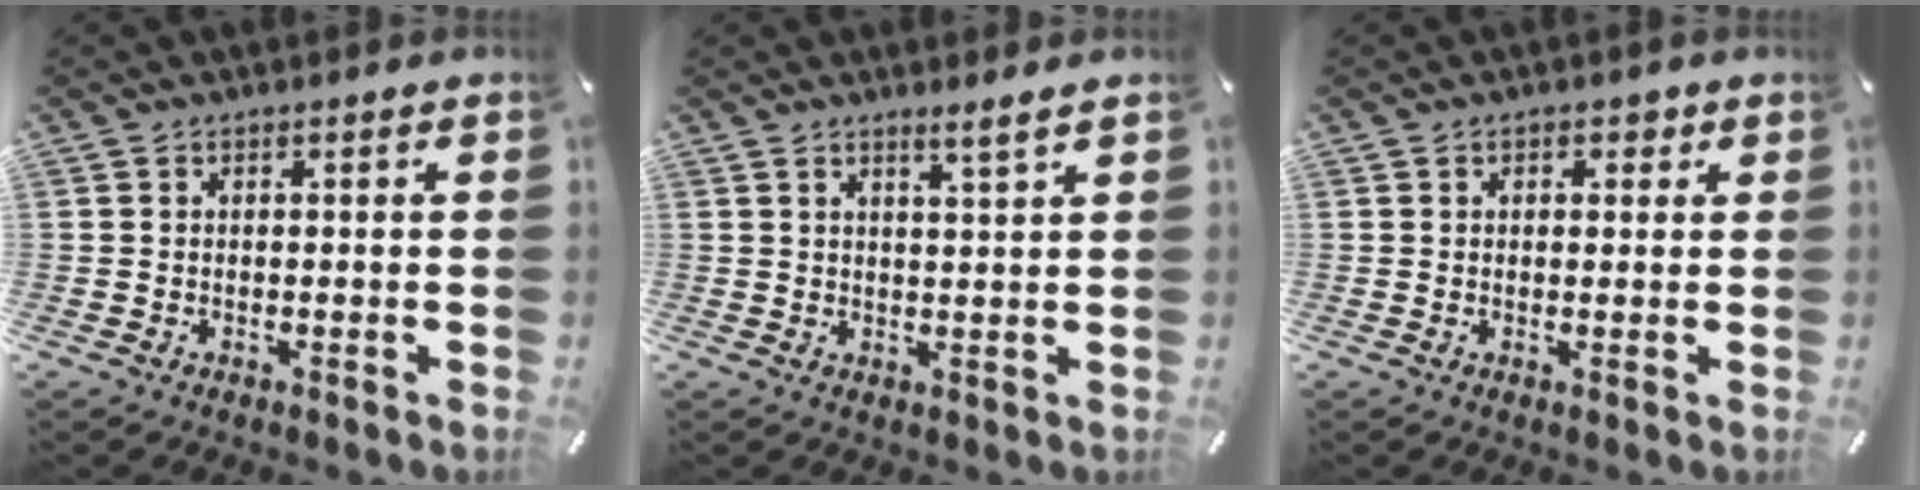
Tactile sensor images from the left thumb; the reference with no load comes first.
{"total": 2.8, "force": [2.4, -0.5, 1.4], "torque": [-0.032, -0.014, 0.042]}
{"total": 1.9, "force": [0.8, 1.5, 0.9], "torque": [-0.004, -0.001, 0.008]}